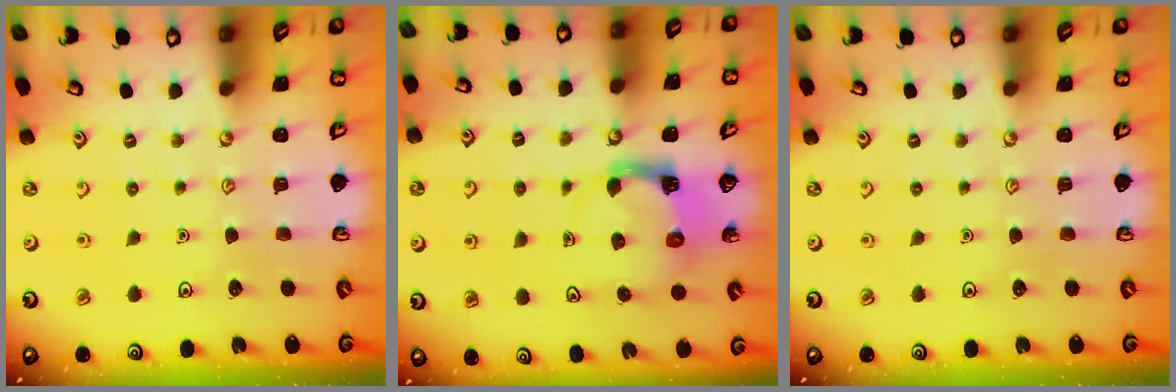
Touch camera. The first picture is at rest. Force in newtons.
{"total": 4.0, "press": 4.0, "slide": 0.6}
{"total": 0.0}